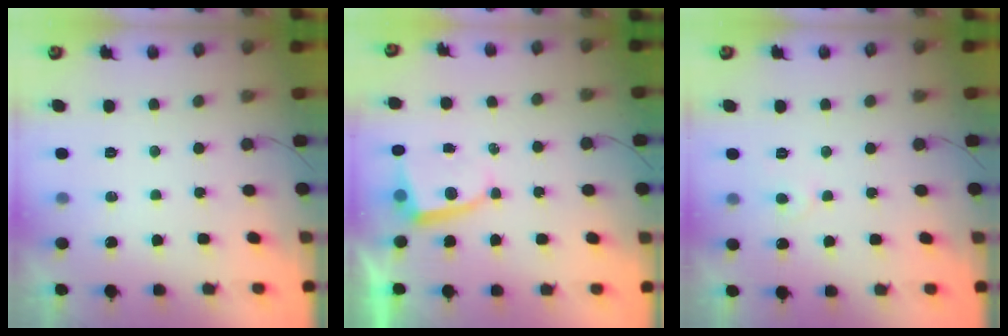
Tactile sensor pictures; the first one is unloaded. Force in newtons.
{"total": 3.6, "press": 3.6, "slide": 0.4}
{"total": 4.2, "press": 4.1, "slide": 0.4}